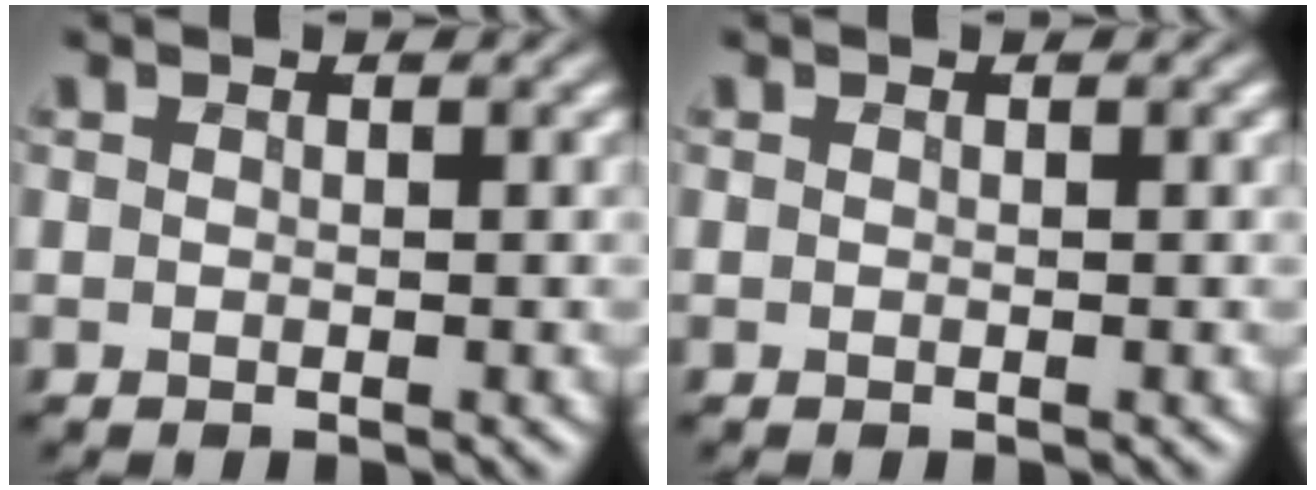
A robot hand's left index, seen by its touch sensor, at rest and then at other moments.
{"total": 0.0}